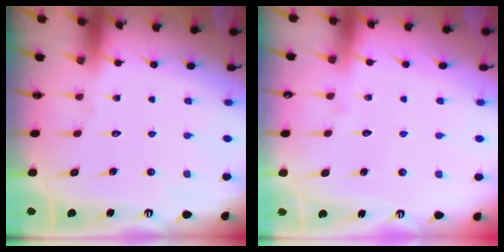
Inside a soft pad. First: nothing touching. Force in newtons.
{"total": 1.8, "press": 1.8, "slide": 0.1}